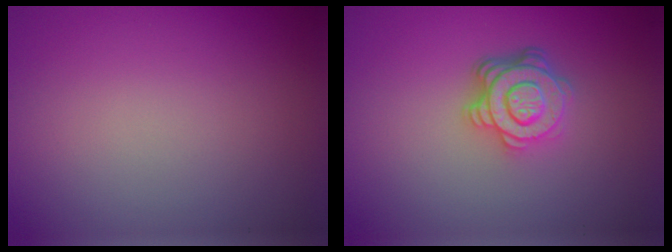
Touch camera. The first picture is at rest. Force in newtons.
{"total": 4.6, "press": 3.4, "slide": 3.0}